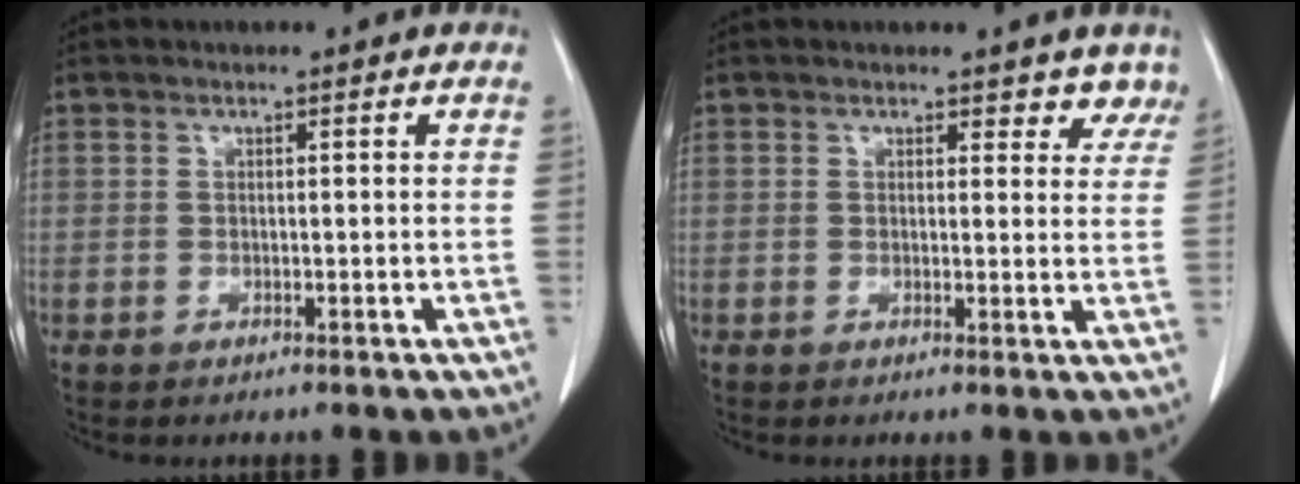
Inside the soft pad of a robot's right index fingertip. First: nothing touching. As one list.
[{"total": 4.0, "force": [3.4, 1.9, 0.6], "torque": [0.022, -0.008, 0.022]}]